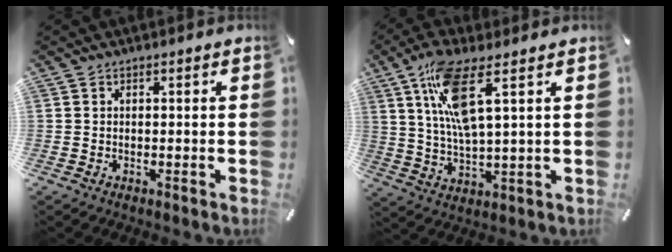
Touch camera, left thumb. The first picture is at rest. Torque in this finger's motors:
{"motor_torque": [1.94, 1.93, 1.45, -1.32, 0.26]}